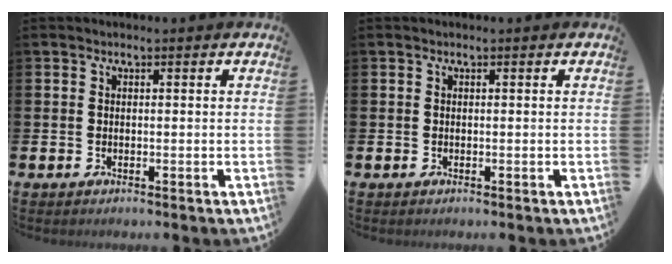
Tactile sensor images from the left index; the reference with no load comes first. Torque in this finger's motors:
{"motor_torque": [0.00, 0.00, 0.00, 0.00]}